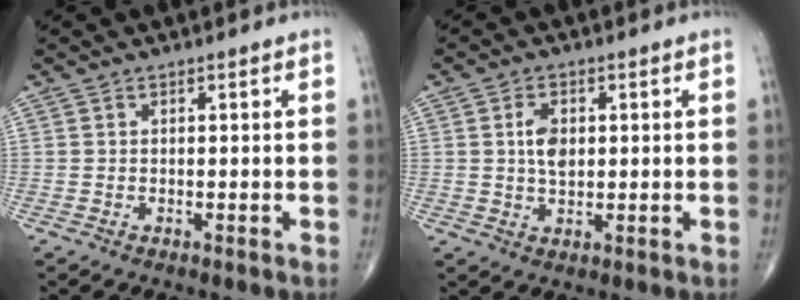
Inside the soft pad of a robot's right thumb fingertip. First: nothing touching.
{"total": 4.6, "force": [0.8, 2.7, 3.6], "torque": [-0.060, -0.004, 0.013]}